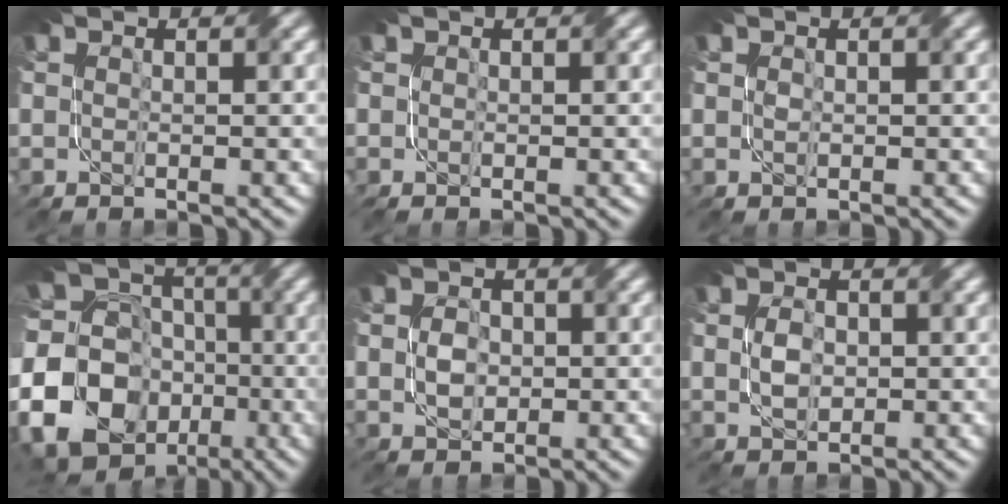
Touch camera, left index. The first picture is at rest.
{"total": 0.0}
{"total": 0.0}
{"total": 24.3, "force": [-8.7, 21.1, 8.1], "torque": [-0.176, -0.020, -0.200]}
{"total": 1.9, "force": [-0.8, 1.3, 1.2], "torque": [-0.025, -0.006, -0.017]}
{"total": 1.8, "force": [-0.8, 1.0, 1.3], "torque": [-0.029, -0.003, -0.016]}